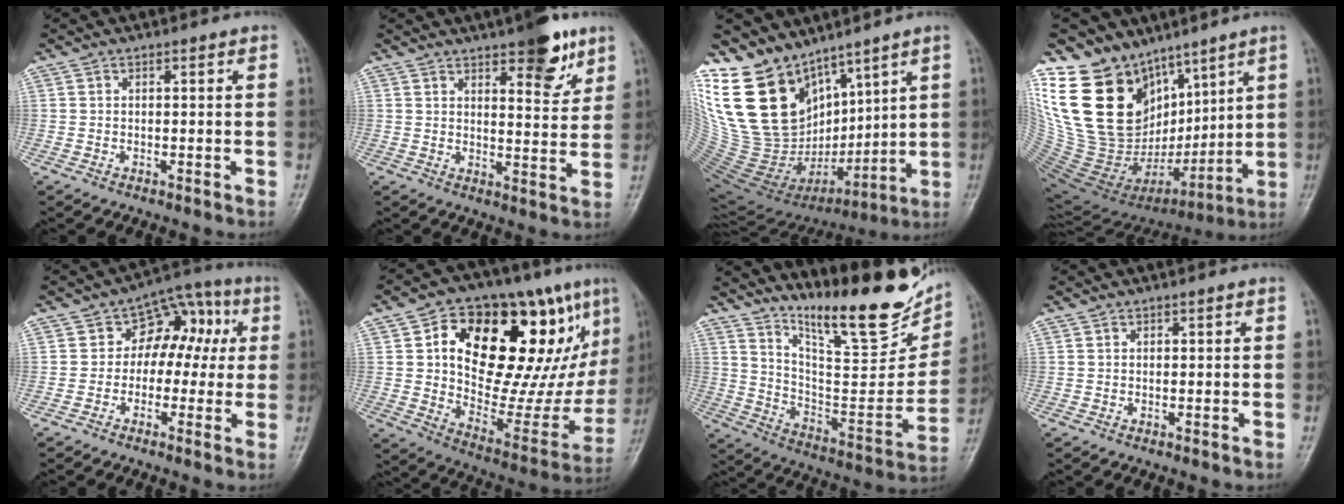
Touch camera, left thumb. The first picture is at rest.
{"total": 9.7, "force": [6.1, 3.3, 6.8], "torque": [-0.067, -0.035, 0.085]}
{"total": 24.5, "force": [13.5, 14.5, 14.5], "torque": [-0.261, -0.055, 0.278]}
{"total": 28.3, "force": [11.8, 18.2, 18.1], "torque": [-0.332, -0.039, 0.245]}
{"total": 9.8, "force": [0.8, 7.5, 6.2], "torque": [-0.028, 0.035, -0.004]}
{"total": 32.0, "force": [10.9, 14.9, 26.2], "torque": [-0.334, 0.001, 0.183]}
{"total": 23.4, "force": [16.7, 6.0, 15.2], "torque": [-0.187, -0.096, 0.271]}
{"total": 0.0}